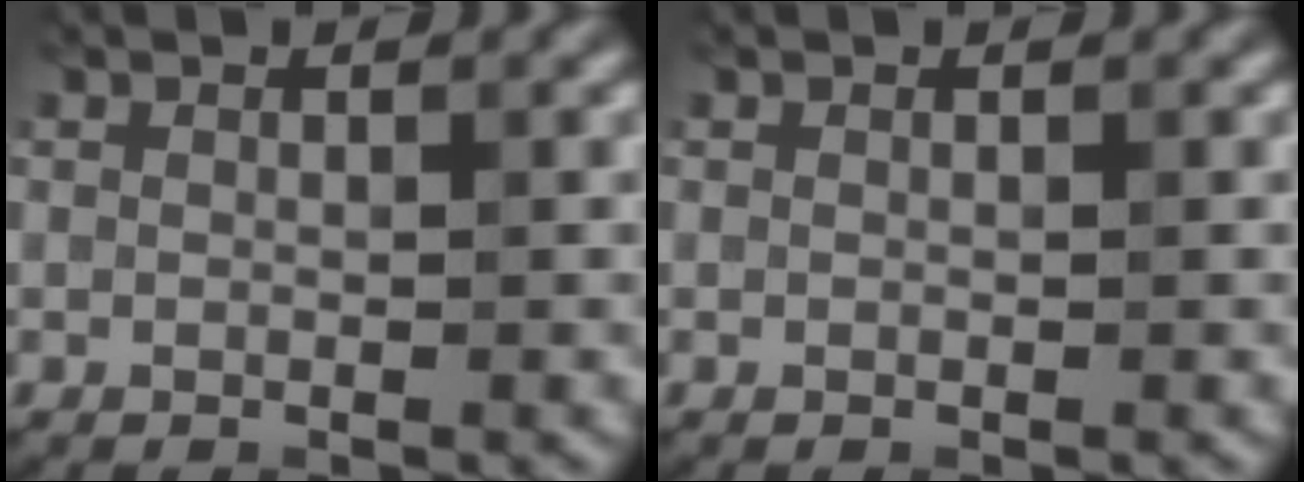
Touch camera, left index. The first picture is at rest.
{"total": 0.0}